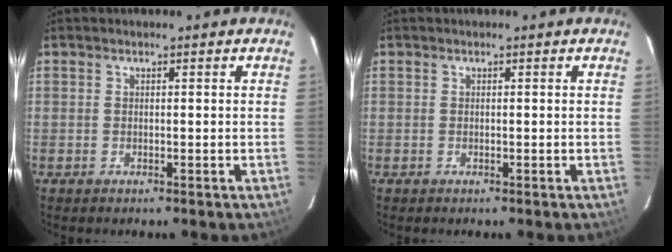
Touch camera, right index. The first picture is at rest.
{"total": 0.0}